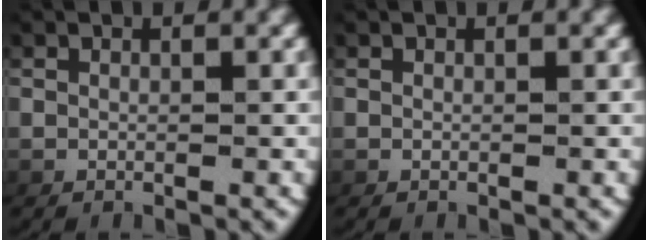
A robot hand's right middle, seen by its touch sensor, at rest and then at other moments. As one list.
[{"total": 0.0}]